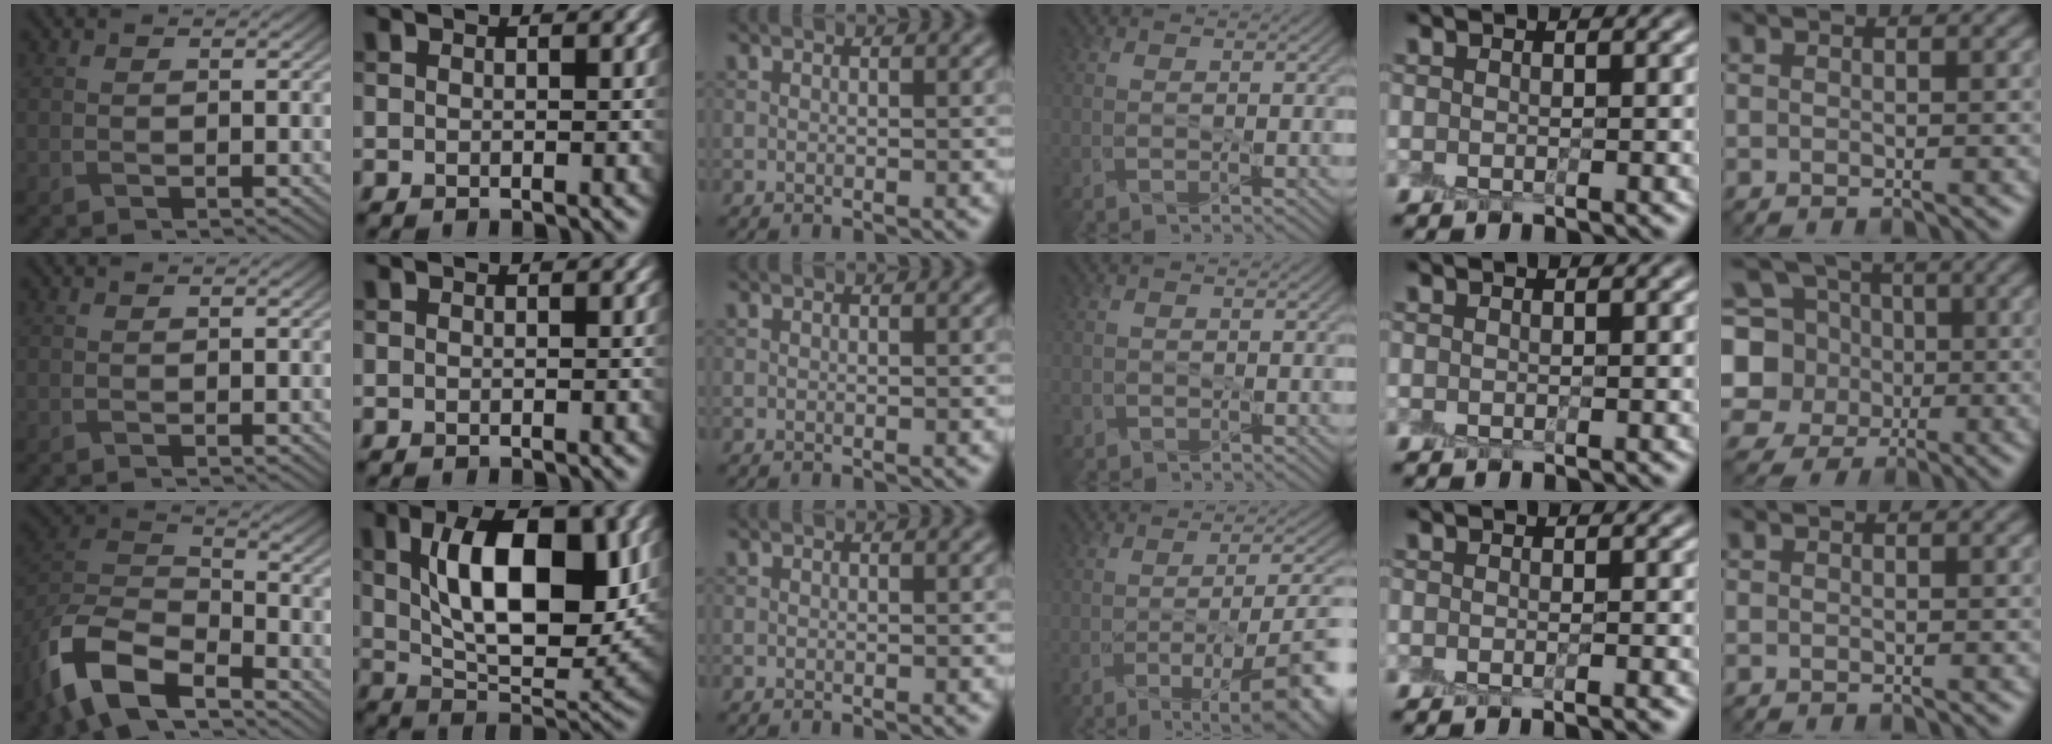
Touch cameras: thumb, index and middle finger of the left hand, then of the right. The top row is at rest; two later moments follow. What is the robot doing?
{"motion": "peel", "object": "shipping label"}